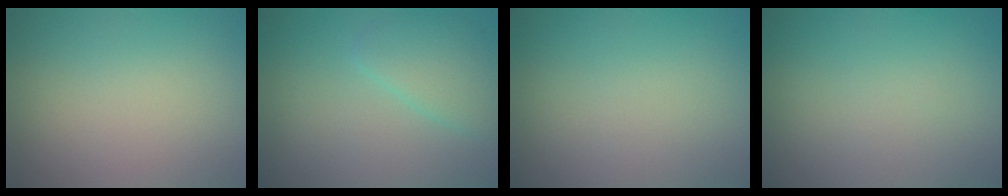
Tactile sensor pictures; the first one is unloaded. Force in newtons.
{"total": 2.7, "press": 2.7, "slide": 0.2}
{"total": 0.0}
{"total": 0.0}